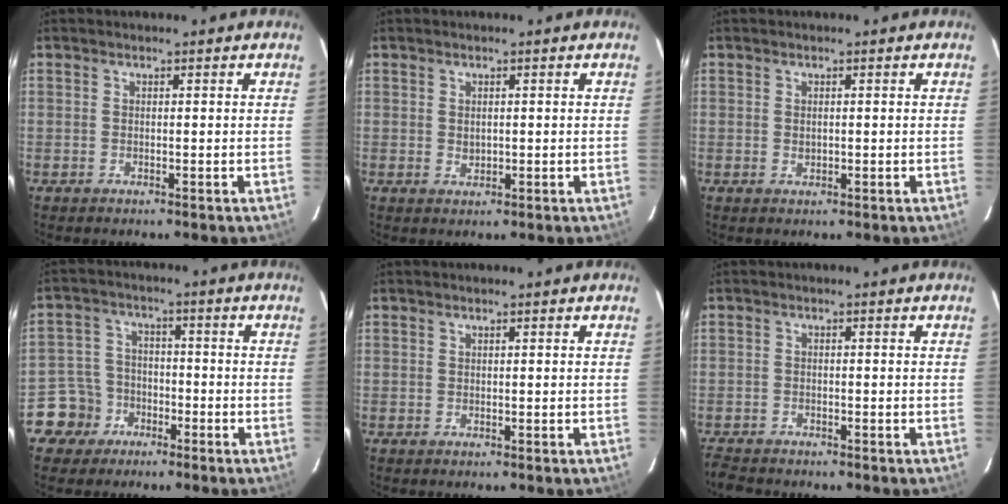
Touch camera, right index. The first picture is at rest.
{"total": 1.4, "force": [0.2, 1.2, 0.8], "torque": [-0.012, 0.000, 0.005]}
{"total": 1.0, "force": [0.1, 0.8, 0.6], "torque": [-0.010, 0.000, 0.003]}
{"total": 6.9, "force": [-3.9, 5.7, 0.3], "torque": [-0.026, 0.029, -0.071]}
{"total": 0.0}
{"total": 4.1, "force": [-3.8, 1.0, 1.0], "torque": [-0.036, -0.012, -0.071]}